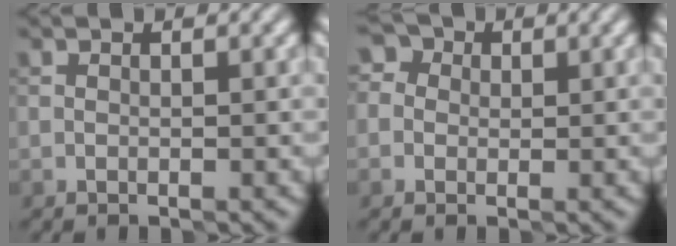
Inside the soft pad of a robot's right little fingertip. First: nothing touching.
{"total": 2.9, "force": [0.9, 2.5, 1.1], "torque": [-0.001, 0.015, -0.011]}